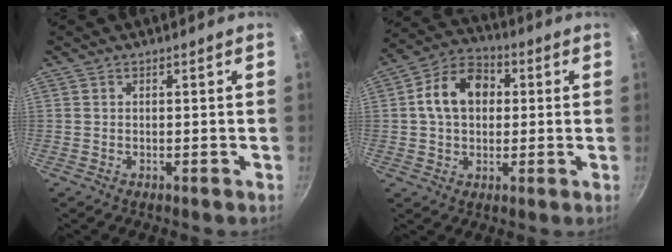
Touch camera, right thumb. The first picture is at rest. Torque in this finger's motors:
{"motor_torque": [0.66, 2.46, 1.09, -0.07, 0.06]}